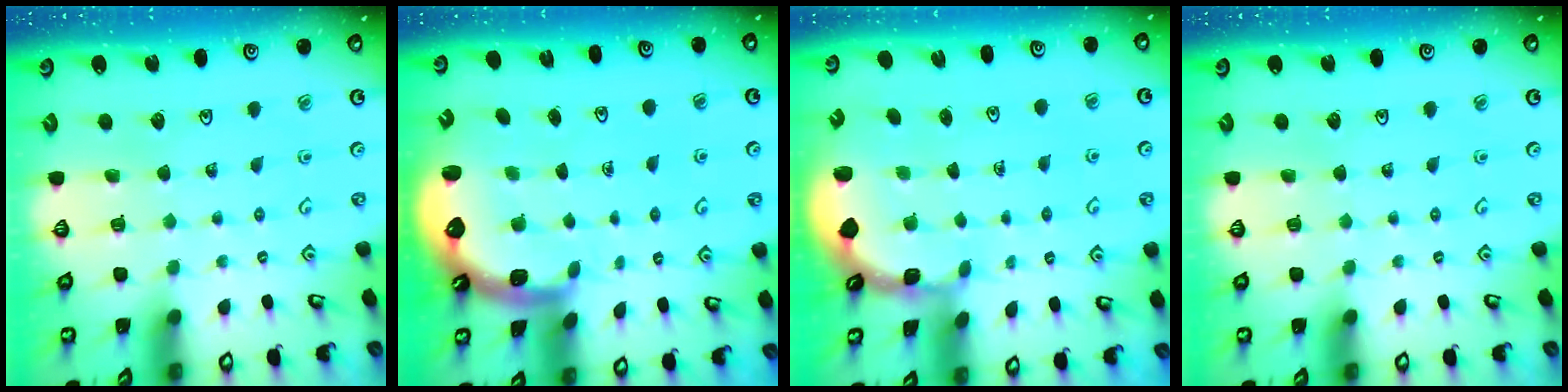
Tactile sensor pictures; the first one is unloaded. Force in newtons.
{"total": 1.5, "press": 1.4, "slide": 0.6}
{"total": 0.8, "press": 0.8, "slide": 0.2}
{"total": 0.0}